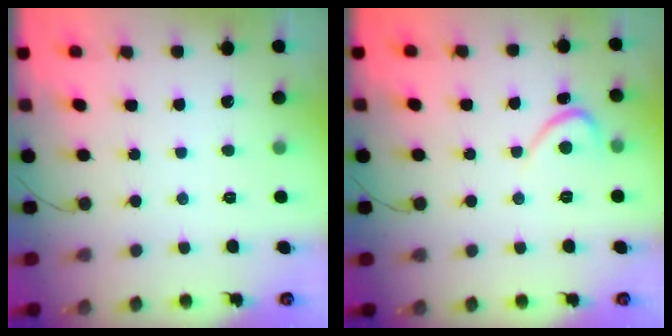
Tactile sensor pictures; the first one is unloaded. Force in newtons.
{"total": 2.7, "press": 2.7, "slide": 0.3}